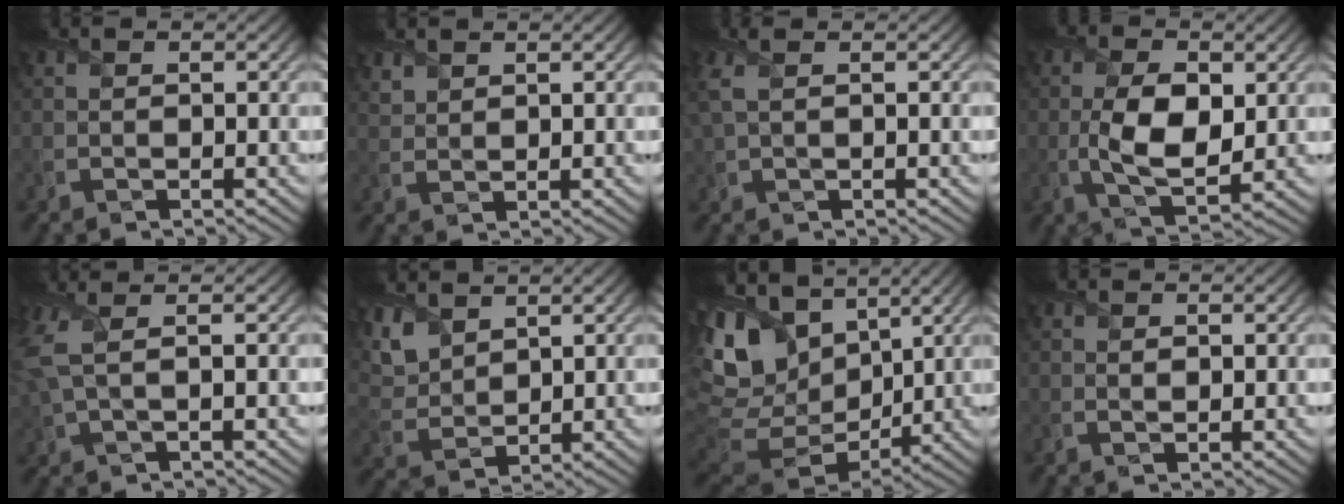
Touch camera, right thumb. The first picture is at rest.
{"total": 1.8, "force": [1.7, 0.6, 0.4], "torque": [-0.015, 0.001, 0.041]}
{"total": 2.7, "force": [1.2, 0.9, 2.3], "torque": [-0.063, 0.009, 0.024]}
{"total": 7.8, "force": [-0.1, 4.0, 6.8], "torque": [-0.142, -0.003, -0.001]}
{"total": 4.7, "force": [1.3, 1.6, 4.2], "torque": [-0.113, 0.010, 0.021]}
{"total": 6.8, "force": [4.4, 3.5, 3.8], "torque": [-0.113, 0.008, 0.091]}
{"total": 16.5, "force": [5.6, 10.9, 11.0], "torque": [-0.267, 0.010, 0.119]}
{"total": 0.9, "force": [0.3, 0.4, 0.7], "torque": [-0.015, -0.002, 0.008]}